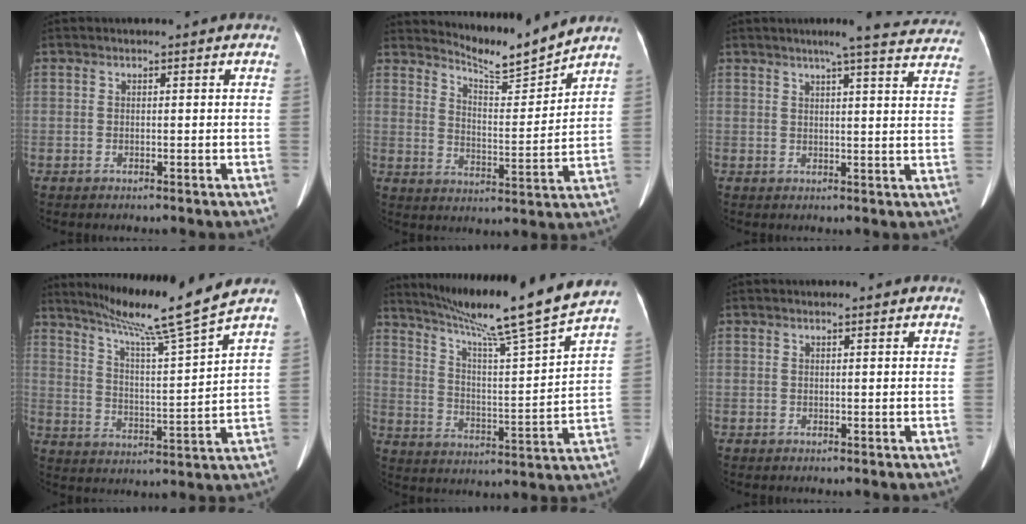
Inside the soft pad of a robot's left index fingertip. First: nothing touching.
{"total": 7.9, "force": [7.8, -1.4, 0.3], "torque": [-0.023, -0.034, 0.134]}
{"total": 16.6, "force": [15.0, 1.2, 7.2], "torque": [-0.081, -0.017, 0.160]}
{"total": 14.3, "force": [11.9, -3.0, 7.4], "torque": [-0.123, -0.027, 0.188]}
{"total": 19.6, "force": [16.5, -2.3, 10.2], "torque": [-0.173, -0.031, 0.242]}
{"total": 1.0, "force": [1.0, 0.1, 0.3], "torque": [-0.013, 0.009, 0.012]}